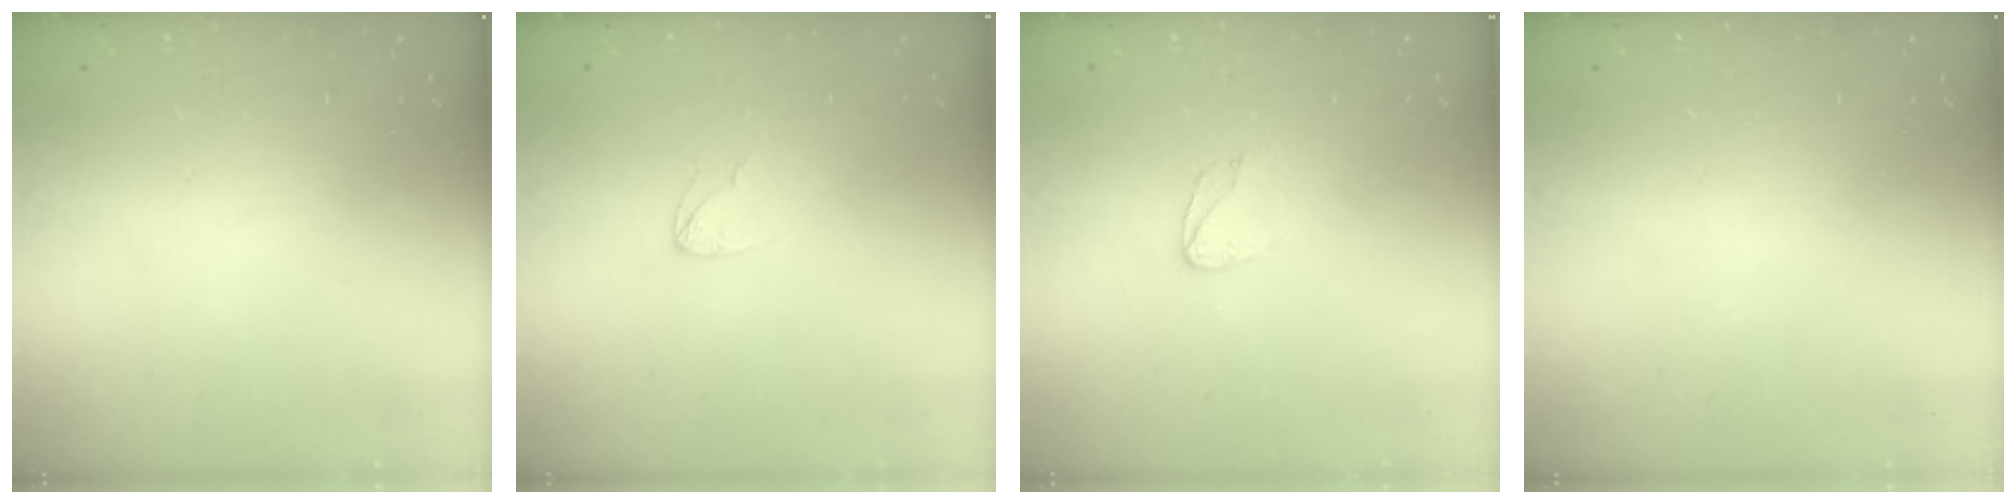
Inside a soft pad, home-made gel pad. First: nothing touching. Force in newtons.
{"total": 2.7, "press": 2.7, "slide": 0.1}
{"total": 3.8, "press": 3.8, "slide": 0.3}
{"total": 0.0}